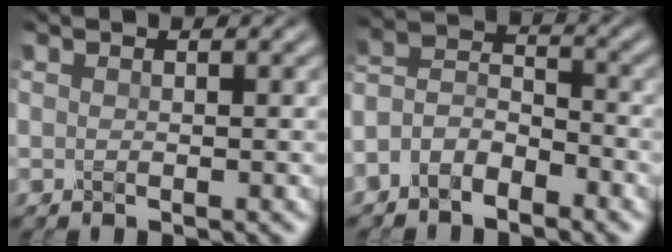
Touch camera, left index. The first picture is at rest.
{"total": 4.4, "force": [-3.0, 2.4, 2.2], "torque": [-0.044, 0.008, -0.070]}